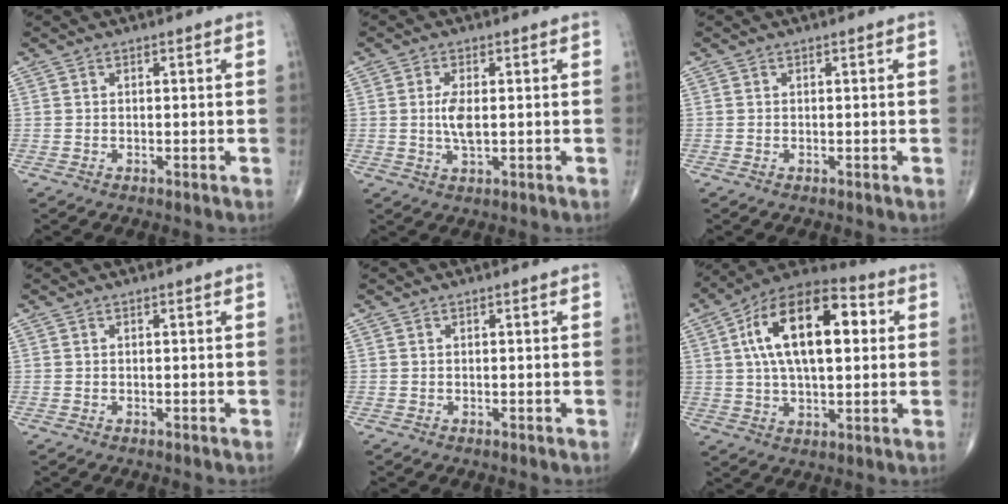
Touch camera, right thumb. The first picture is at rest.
{"total": 4.1, "force": [0.2, 1.6, 3.8], "torque": [-0.083, -0.008, 0.005]}
{"total": 0.0}
{"total": 0.0}
{"total": 0.0}
{"total": 19.7, "force": [4.1, 9.6, 16.7], "torque": [-0.267, 0.023, 0.059]}